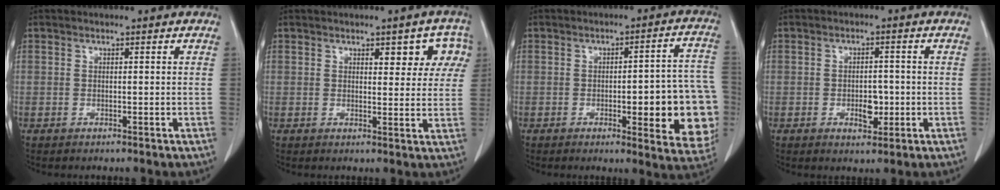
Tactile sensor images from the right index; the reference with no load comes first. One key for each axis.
{"total": 5.8, "fx": 2.6, "fy": 2.7, "fz": 4.4, "tx": -0.031, "ty": 0.013, "tz": 0.027}
{"total": 15.6, "fx": -3.1, "fy": 3.5, "fz": 14.9, "tx": -0.114, "ty": 0.022, "tz": -0.026}
{"total": 3.6, "fx": -0.9, "fy": 2.0, "fz": 2.9, "tx": -0.041, "ty": 0.003, "tz": -0.008}